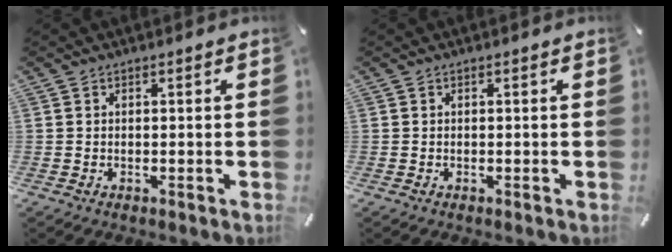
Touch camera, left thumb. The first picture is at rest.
{"total": 0.0}